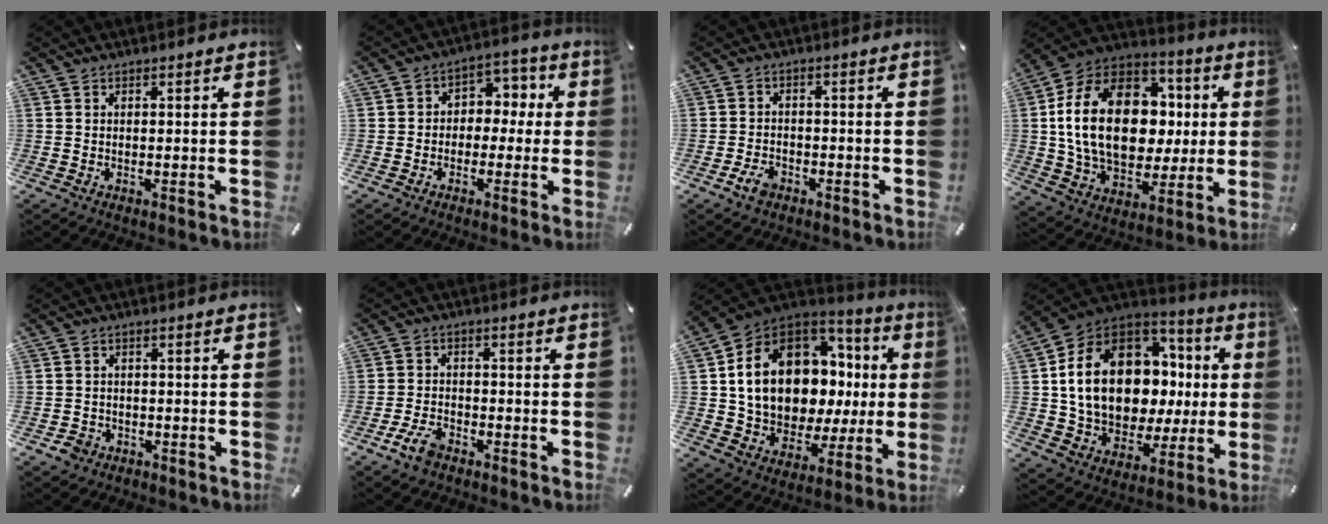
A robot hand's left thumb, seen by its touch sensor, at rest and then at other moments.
{"total": 6.1, "force": [-1.5, 5.5, 2.2], "torque": [-0.022, 0.018, -0.034]}
{"total": 4.2, "force": [-2.5, 2.7, 2.0], "torque": [-0.053, 0.006, -0.051]}
{"total": 24.4, "force": [1.6, 16.9, 17.5], "torque": [-0.356, 0.008, 0.032]}
{"total": 3.3, "force": [-2.0, 2.5, 0.7], "torque": [-0.009, 0.011, -0.040]}
{"total": 5.5, "force": [-3.6, 2.9, 2.9], "torque": [-0.077, 0.013, -0.073]}
{"total": 18.5, "force": [4.0, 13.2, 12.2], "torque": [-0.226, -0.038, 0.089]}
{"total": 19.5, "force": [3.4, 14.1, 13.1], "torque": [-0.251, -0.032, 0.073]}